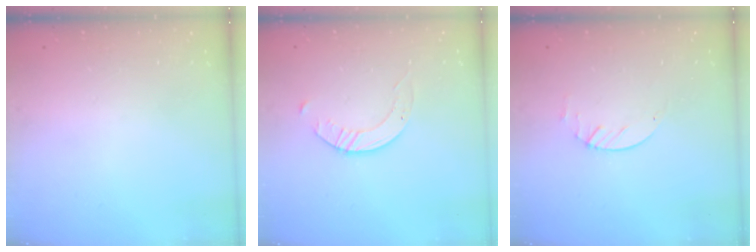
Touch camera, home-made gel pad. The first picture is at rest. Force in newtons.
{"total": 2.7, "press": 2.7, "slide": 0.3}
{"total": 1.9, "press": 1.9, "slide": 0.3}